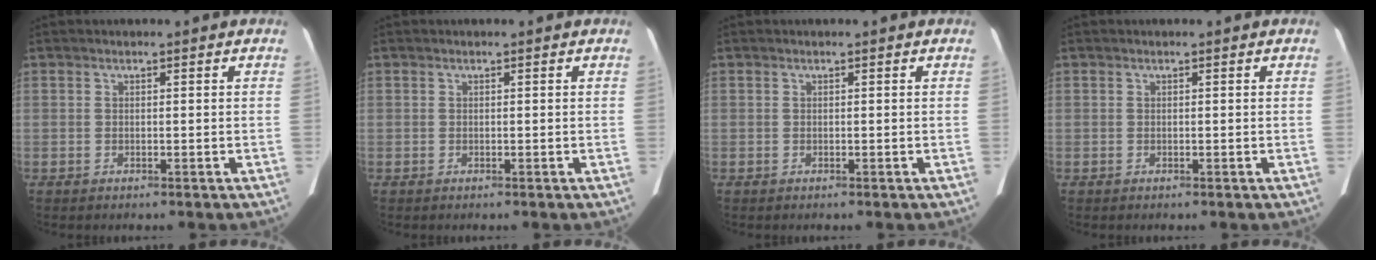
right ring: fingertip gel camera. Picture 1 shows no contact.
{"total": 0.0}
{"total": 0.0}
{"total": 0.0}